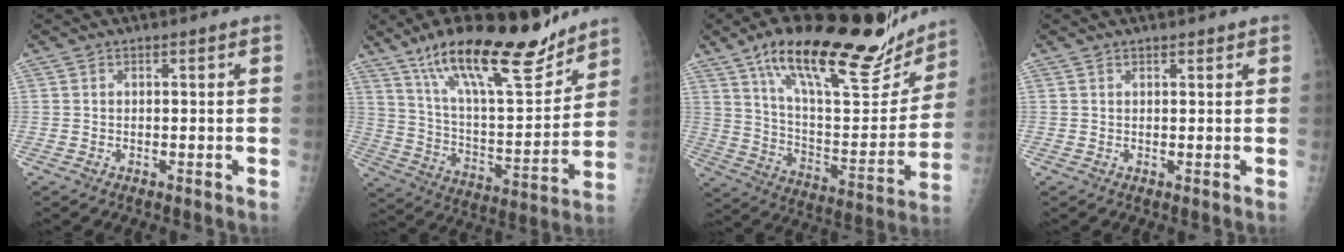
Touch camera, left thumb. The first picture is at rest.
{"total": 22.8, "force": [16.6, 6.4, 14.2], "torque": [-0.200, -0.080, 0.283]}
{"total": 29.8, "force": [20.1, 10.1, 19.6], "torque": [-0.262, -0.059, 0.318]}
{"total": 1.2, "force": [0.9, 0.4, 0.6], "torque": [-0.005, -0.003, 0.012]}